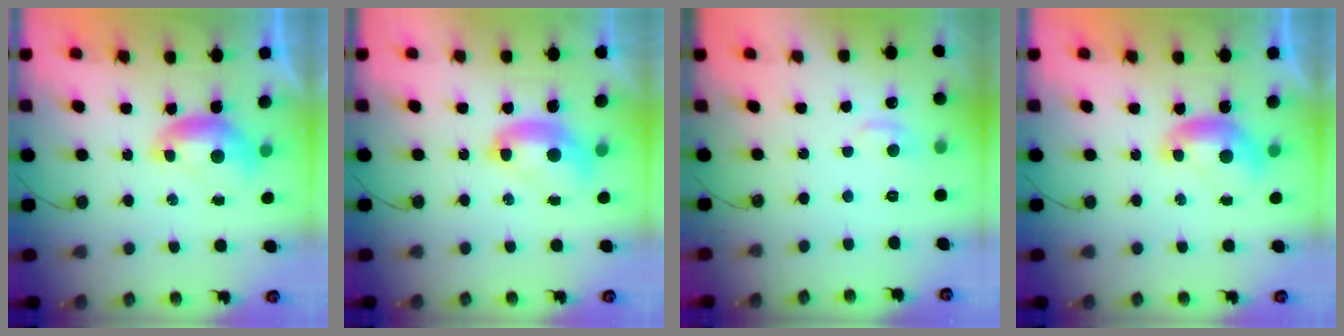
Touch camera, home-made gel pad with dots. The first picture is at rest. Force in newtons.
{"total": 2.6, "press": 2.6, "slide": 0.1}
{"total": 1.0, "press": 0.5, "slide": 0.8}
{"total": 0.0}